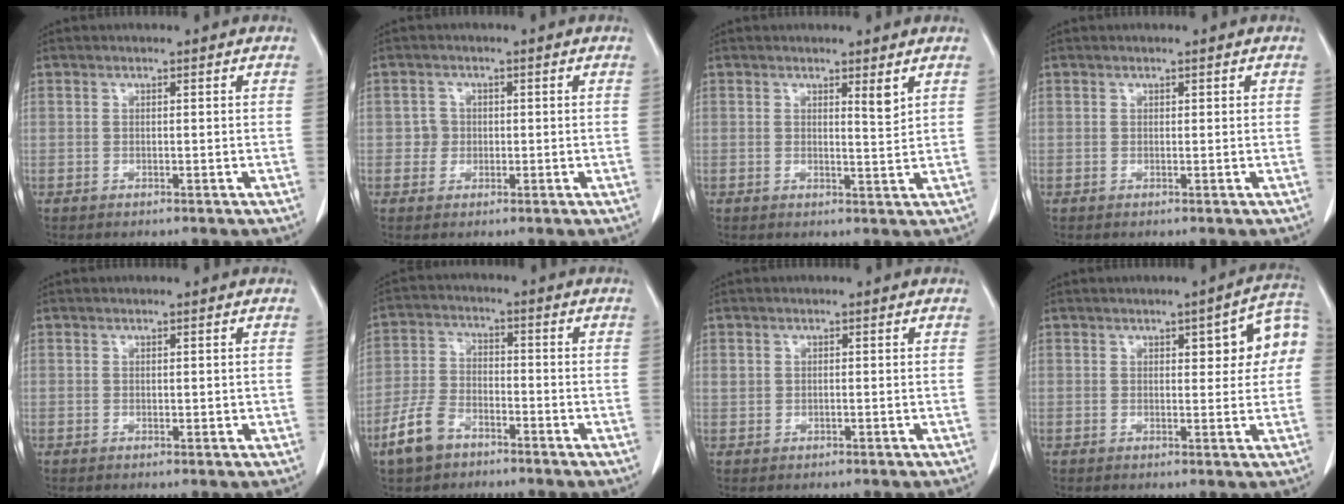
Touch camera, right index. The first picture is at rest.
{"total": 2.0, "force": [-0.1, 2.0, 0.2], "torque": [0.004, 0.007, -0.005]}
{"total": 2.2, "force": [1.4, 0.1, 1.7], "torque": [-0.029, -0.009, 0.023]}
{"total": 0.0}
{"total": 0.8, "force": [0.1, 0.5, 0.6], "torque": [-0.008, -0.002, 0.005]}
{"total": 7.4, "force": [-4.8, 4.0, 3.9], "torque": [-0.099, 0.003, -0.092]}
{"total": 1.1, "force": [0.3, 1.0, 0.5], "torque": [-0.010, 0.012, 0.010]}
{"total": 7.7, "force": [1.8, 2.1, 7.2], "torque": [-0.084, 0.022, 0.019]}